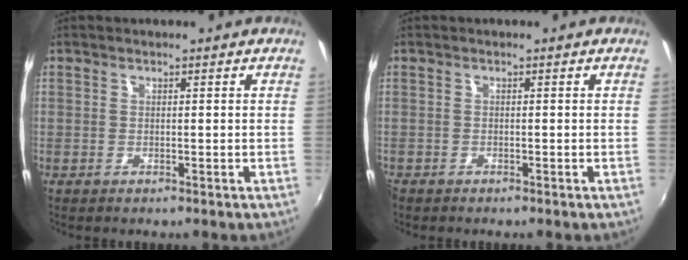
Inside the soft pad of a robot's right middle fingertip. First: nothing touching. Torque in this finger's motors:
{"motor_torque": [1.06, -1.08, 0.44, 0.21]}